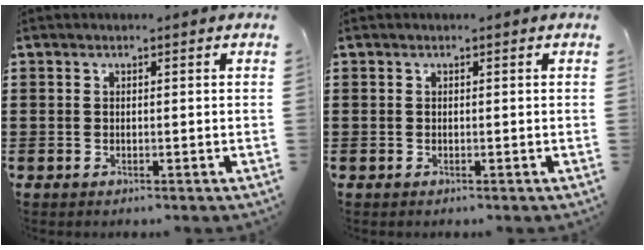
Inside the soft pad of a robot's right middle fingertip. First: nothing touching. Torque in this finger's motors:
{"motor_torque": [-0.08, 0.06, 0.00, 0.00]}